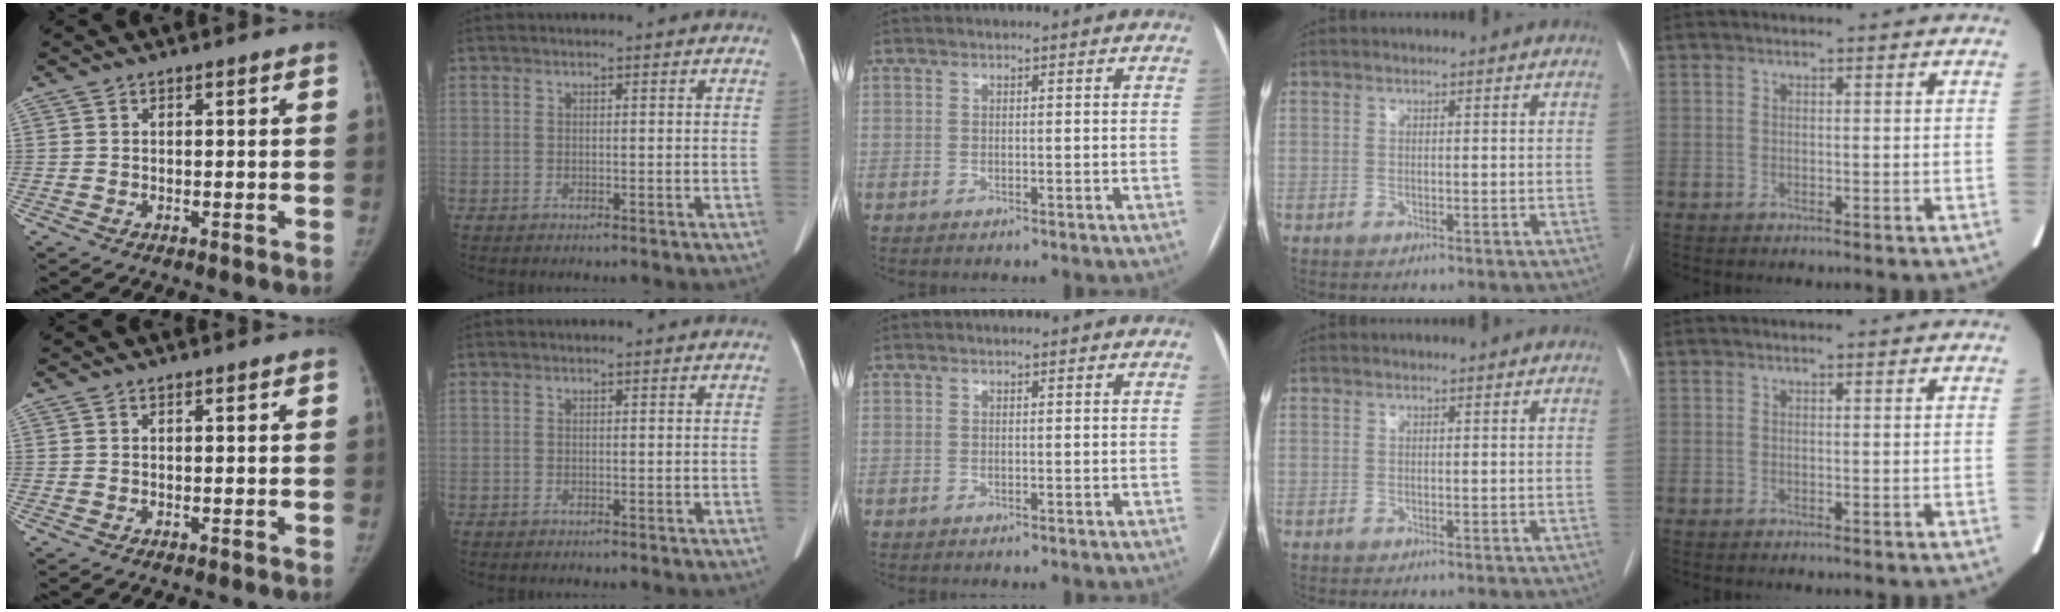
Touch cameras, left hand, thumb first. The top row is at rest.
{}